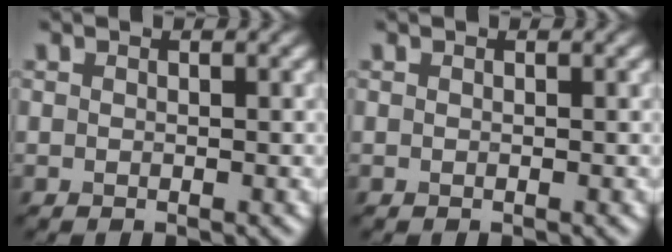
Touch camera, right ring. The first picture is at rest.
{"total": 0.0}